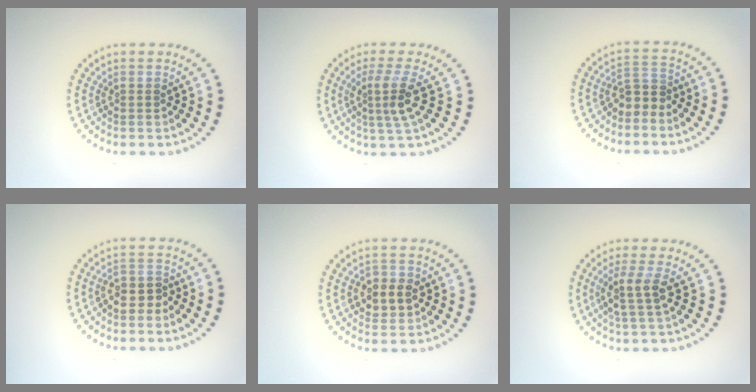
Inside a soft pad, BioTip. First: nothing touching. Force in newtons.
{"total": 3.2, "press": 2.3, "slide": 2.2}
{"total": 2.0, "press": 1.5, "slide": 1.3}
{"total": 1.7, "press": 1.5, "slide": 0.8}
{"total": 2.8, "press": 2.8, "slide": 0.4}
{"total": 2.6, "press": 2.0, "slide": 1.6}